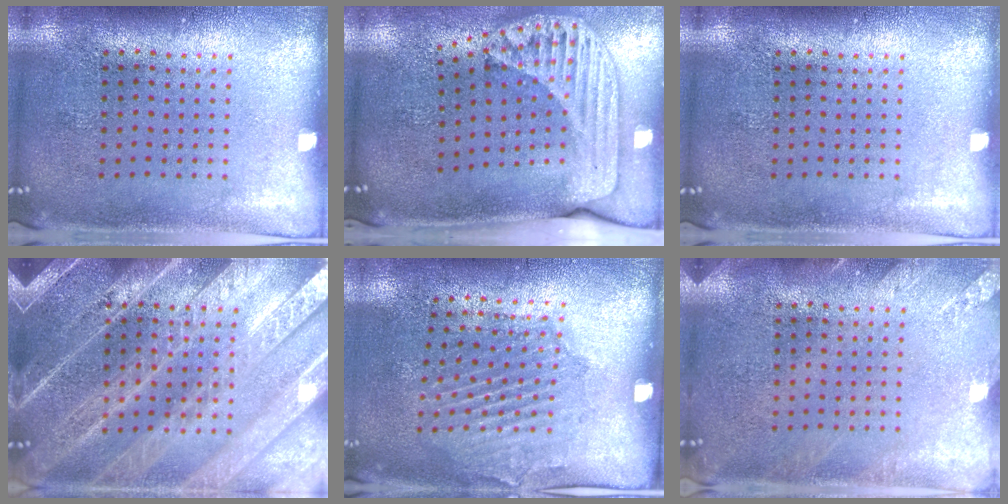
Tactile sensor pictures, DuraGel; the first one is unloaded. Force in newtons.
{"total": 2.4, "press": 1.7, "slide": 1.7}
{"total": 0.0}
{"total": 5.7, "press": 5.7, "slide": 0.8}
{"total": 1.8, "press": 1.3, "slide": 1.2}
{"total": 1.9, "press": 1.8, "slide": 0.2}